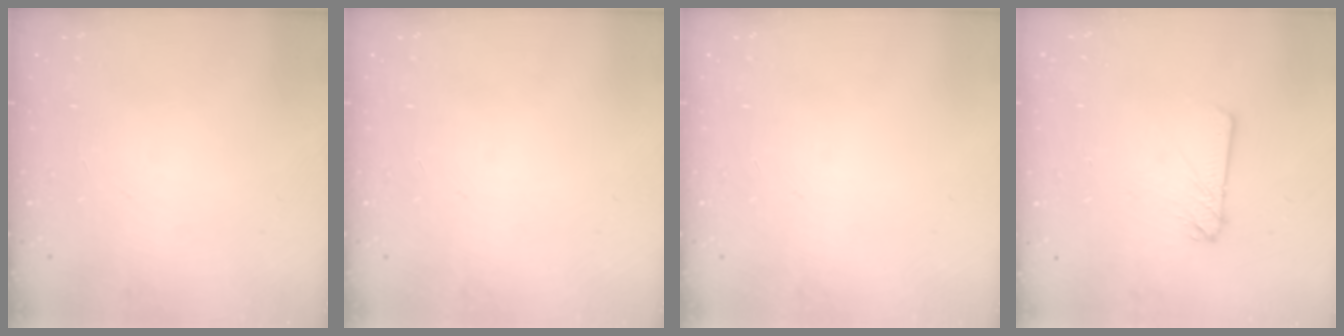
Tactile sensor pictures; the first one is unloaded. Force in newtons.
{"total": 0.0}
{"total": 0.0}
{"total": 2.9, "press": 2.9, "slide": 0.4}